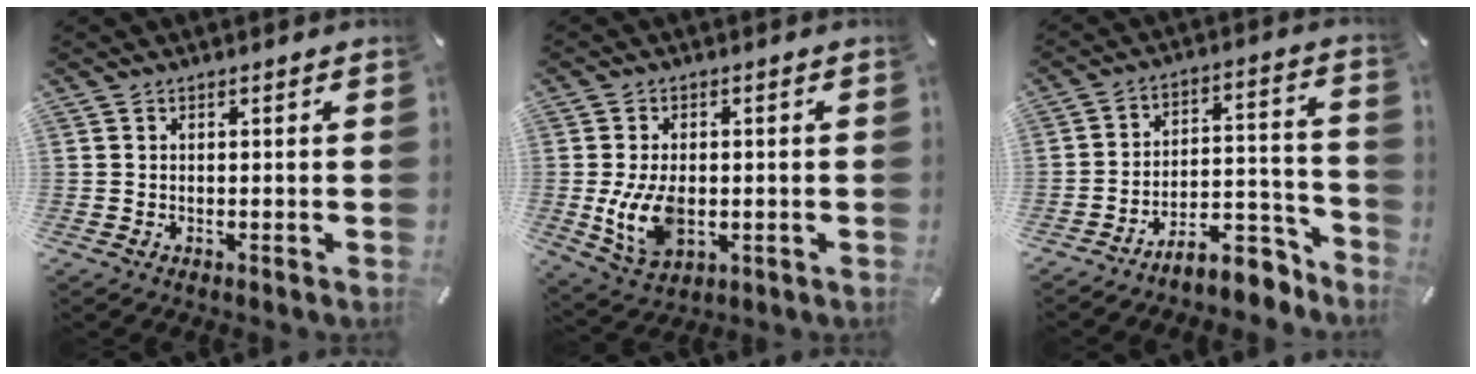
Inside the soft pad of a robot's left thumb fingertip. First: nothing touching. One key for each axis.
{"total": 9.7, "fx": -1.2, "fy": 6.4, "fz": 7.2, "tx": -0.155, "ty": -0.004, "tz": -0.019}
{"total": 11.2, "fx": -8.5, "fy": 5.2, "fz": 5.0, "tx": -0.034, "ty": 0.042, "tz": -0.149}